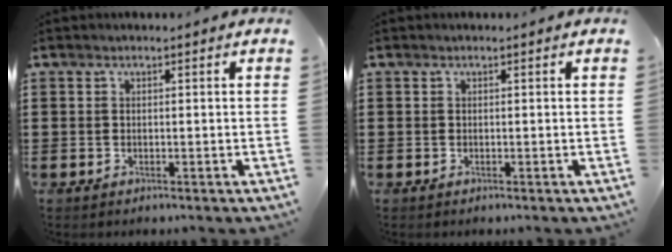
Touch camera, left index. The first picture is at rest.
{"total": 0.0}